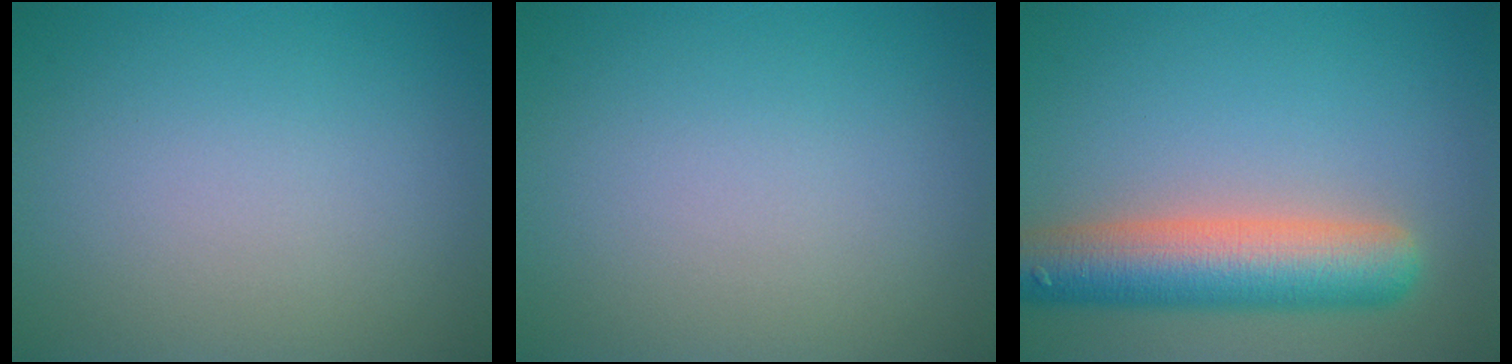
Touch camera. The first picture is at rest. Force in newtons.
{"total": 0.0}
{"total": 7.9, "press": 7.9, "slide": 0.5}